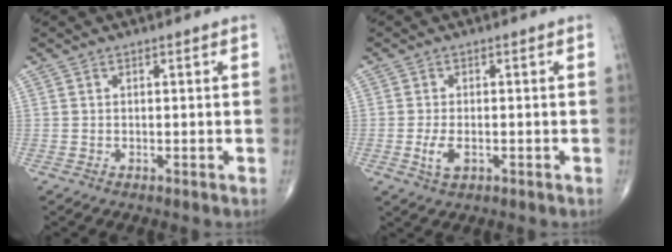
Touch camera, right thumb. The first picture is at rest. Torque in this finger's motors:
{"motor_torque": [0.15, 0.27, 0.18, 0.24, 0.10]}